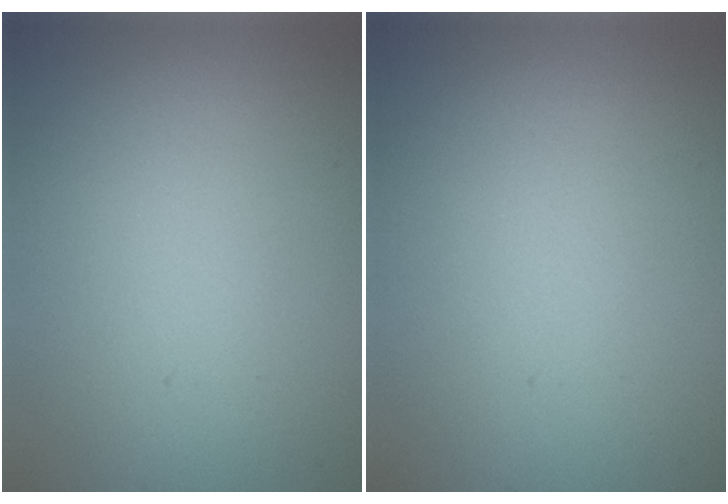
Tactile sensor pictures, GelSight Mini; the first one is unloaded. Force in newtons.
{"total": 0.0}